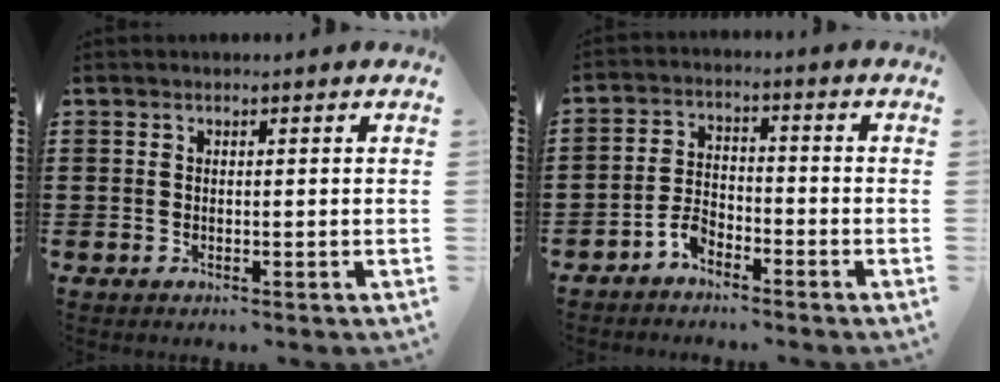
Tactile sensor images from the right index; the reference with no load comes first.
{"total": 3.7, "force": [-3.1, 1.5, 1.5], "torque": [-0.045, 0.004, -0.065]}